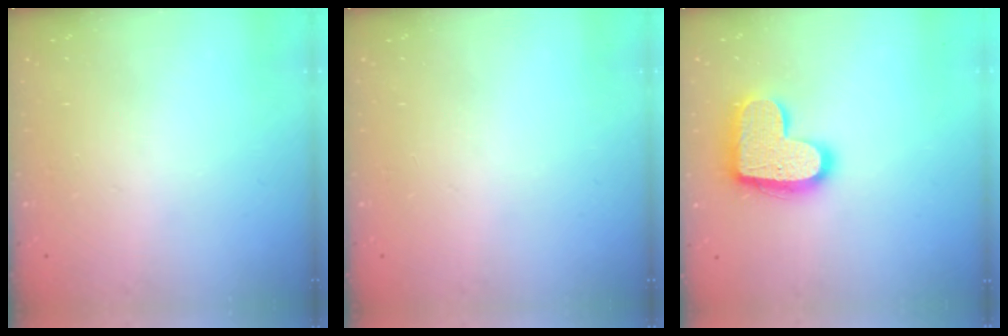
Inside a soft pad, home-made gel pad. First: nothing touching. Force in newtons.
{"total": 0.0}
{"total": 17.4, "press": 17.4, "slide": 0.9}